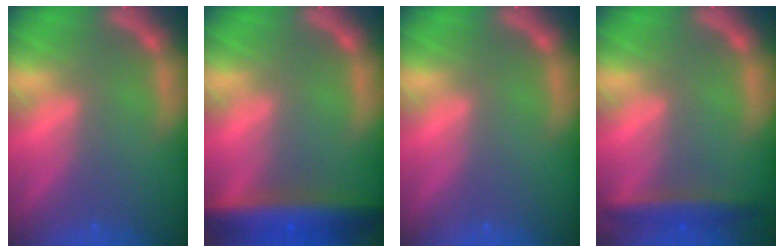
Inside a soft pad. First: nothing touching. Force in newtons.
{"total": 7.4}
{"total": 0.0}
{"total": 3.5}